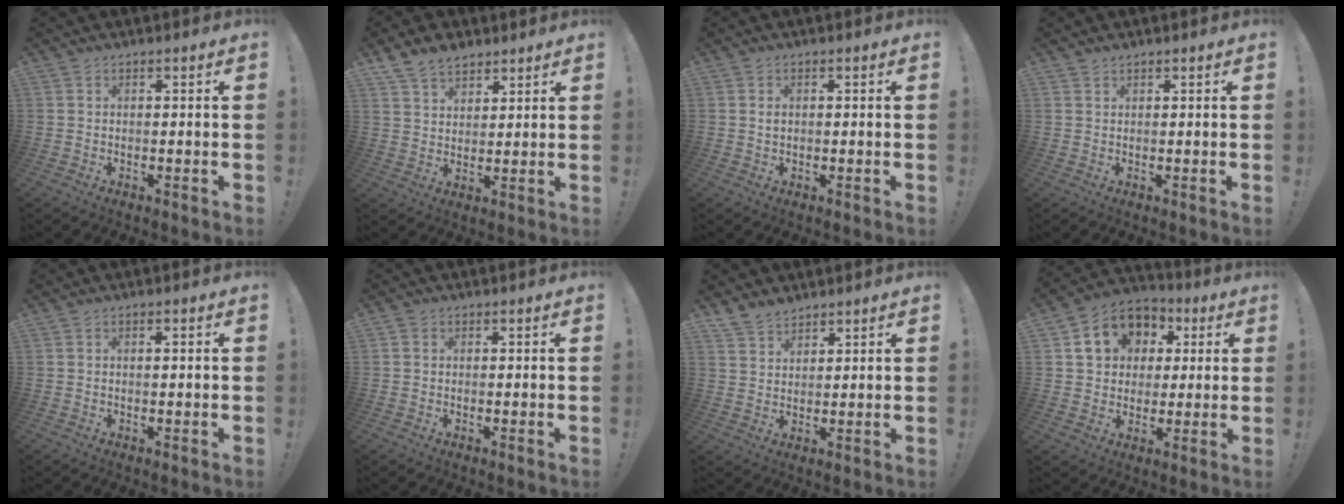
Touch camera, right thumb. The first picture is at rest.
{"total": 7.9, "force": [6.0, 4.4, 2.6], "torque": [-0.054, -0.029, 0.119]}
{"total": 0.9, "force": [0.3, 0.6, 0.6], "torque": [-0.004, 0.000, 0.003]}
{"total": 0.9, "force": [0.8, 0.3, 0.1], "torque": [-0.002, -0.002, 0.016]}
{"total": 0.8, "force": [0.1, -0.1, 0.8], "torque": [-0.009, -0.002, 0.001]}
{"total": 0.5, "force": [0.1, 0.5, 0.1], "torque": [0.000, 0.001, 0.003]}
{"total": 5.4, "force": [4.8, 2.3, 1.0], "torque": [-0.028, -0.029, 0.093]}
{"total": 12.6, "force": [4.2, 10.7, 5.2], "torque": [-0.076, -0.011, 0.088]}